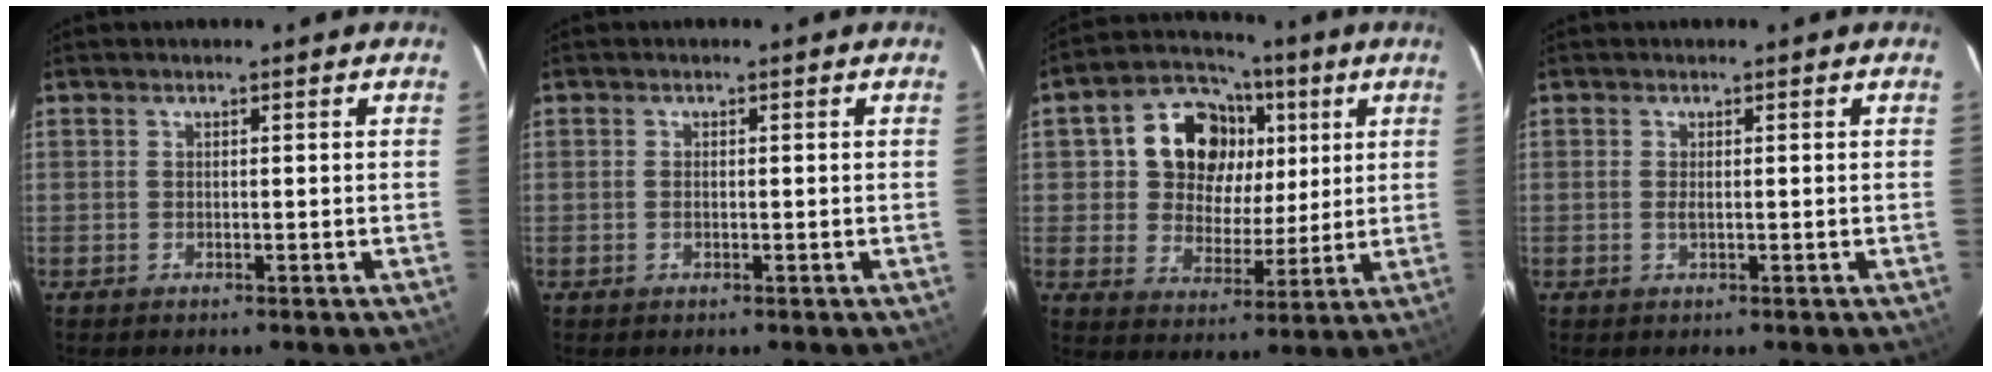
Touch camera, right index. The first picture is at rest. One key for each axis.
{"total": 0.7, "fx": -0.1, "fy": 0.4, "fz": 0.6, "tx": -0.013, "ty": 0.000, "tz": -0.003}
{"total": 14.5, "fx": 4.4, "fy": 11.8, "fz": 7.2, "tx": -0.162, "ty": 0.038, "tz": 0.078}
{"total": 1.0, "fx": -0.1, "fy": 0.1, "fz": 1.0, "tx": -0.021, "ty": -0.001, "tz": -0.002}